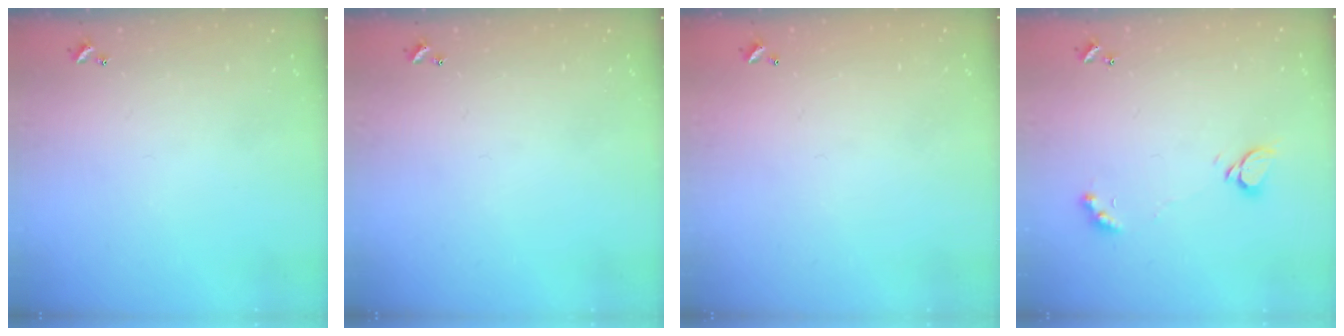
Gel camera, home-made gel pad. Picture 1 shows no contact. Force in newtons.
{"total": 0.0}
{"total": 2.9, "press": 2.9, "slide": 0.1}
{"total": 2.3, "press": 2.2, "slide": 0.3}